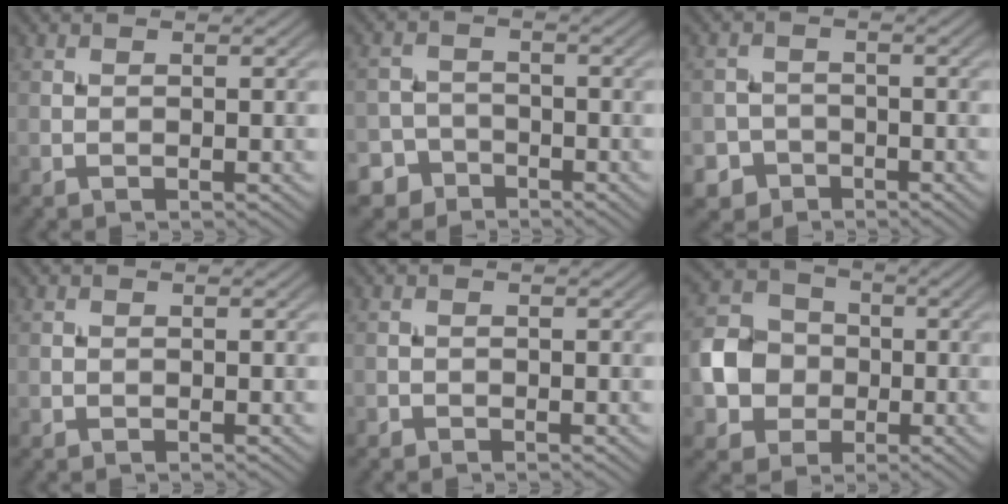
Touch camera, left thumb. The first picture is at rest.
{"total": 4.9, "force": [-3.5, 3.4, 0.5], "torque": [0.007, -0.001, -0.073]}
{"total": 3.2, "force": [-2.0, 2.5, 0.4], "torque": [0.000, 0.003, -0.044]}
{"total": 0.0}
{"total": 0.7, "force": [-0.6, 0.3, 0.0], "torque": [0.001, -0.003, -0.012]}
{"total": 7.7, "force": [-1.4, 6.7, 3.5], "torque": [-0.090, 0.002, -0.042]}